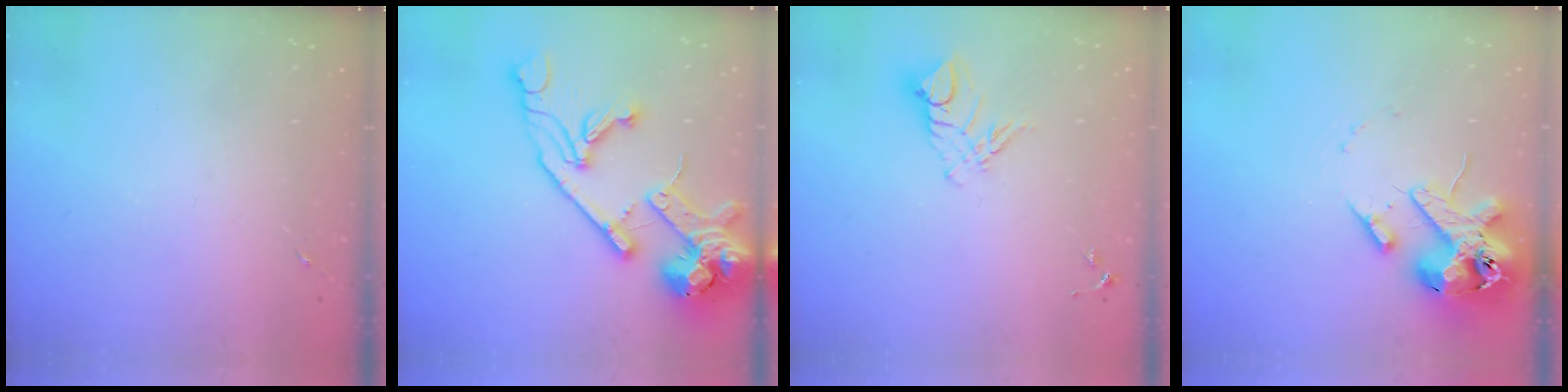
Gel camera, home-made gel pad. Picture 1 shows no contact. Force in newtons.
{"total": 23.6, "press": 23.4, "slide": 3.5}
{"total": 9.4, "press": 9.4, "slide": 0.9}
{"total": 15.6, "press": 15.4, "slide": 2.4}